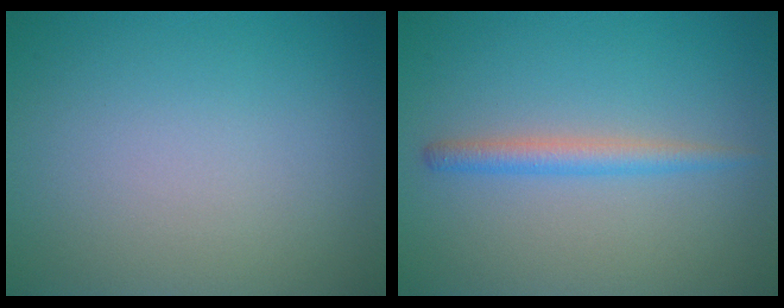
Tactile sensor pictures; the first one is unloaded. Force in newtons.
{"total": 2.1, "press": 2.1, "slide": 0.1}